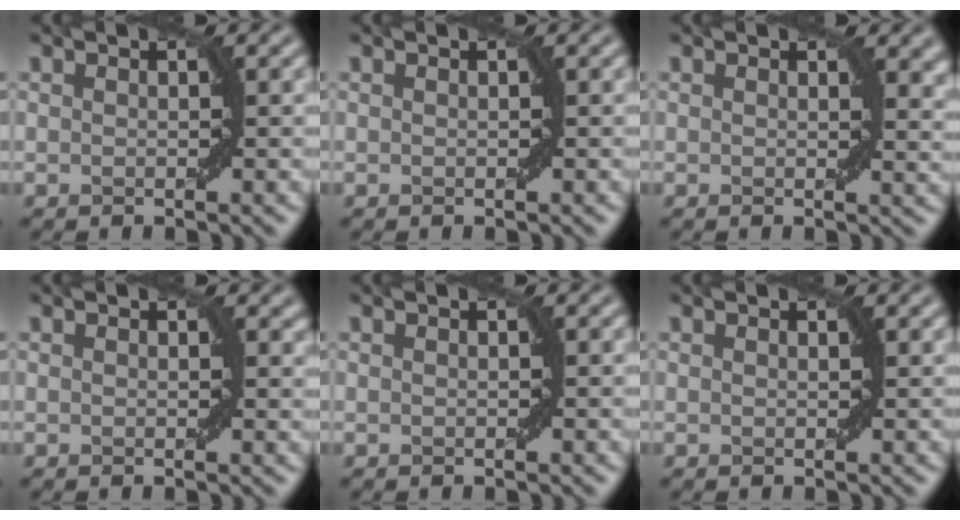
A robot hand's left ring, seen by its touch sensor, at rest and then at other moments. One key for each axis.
{"total": 0.0}
{"total": 2.3, "fx": 1.1, "fy": 1.1, "fz": 1.7, "tx": -0.017, "ty": -0.004, "tz": 0.018}
{"total": 0.8, "fx": 0.5, "fy": 0.4, "fz": 0.6, "tx": -0.001, "ty": -0.004, "tz": 0.008}
{"total": 0.0}
{"total": 0.0}